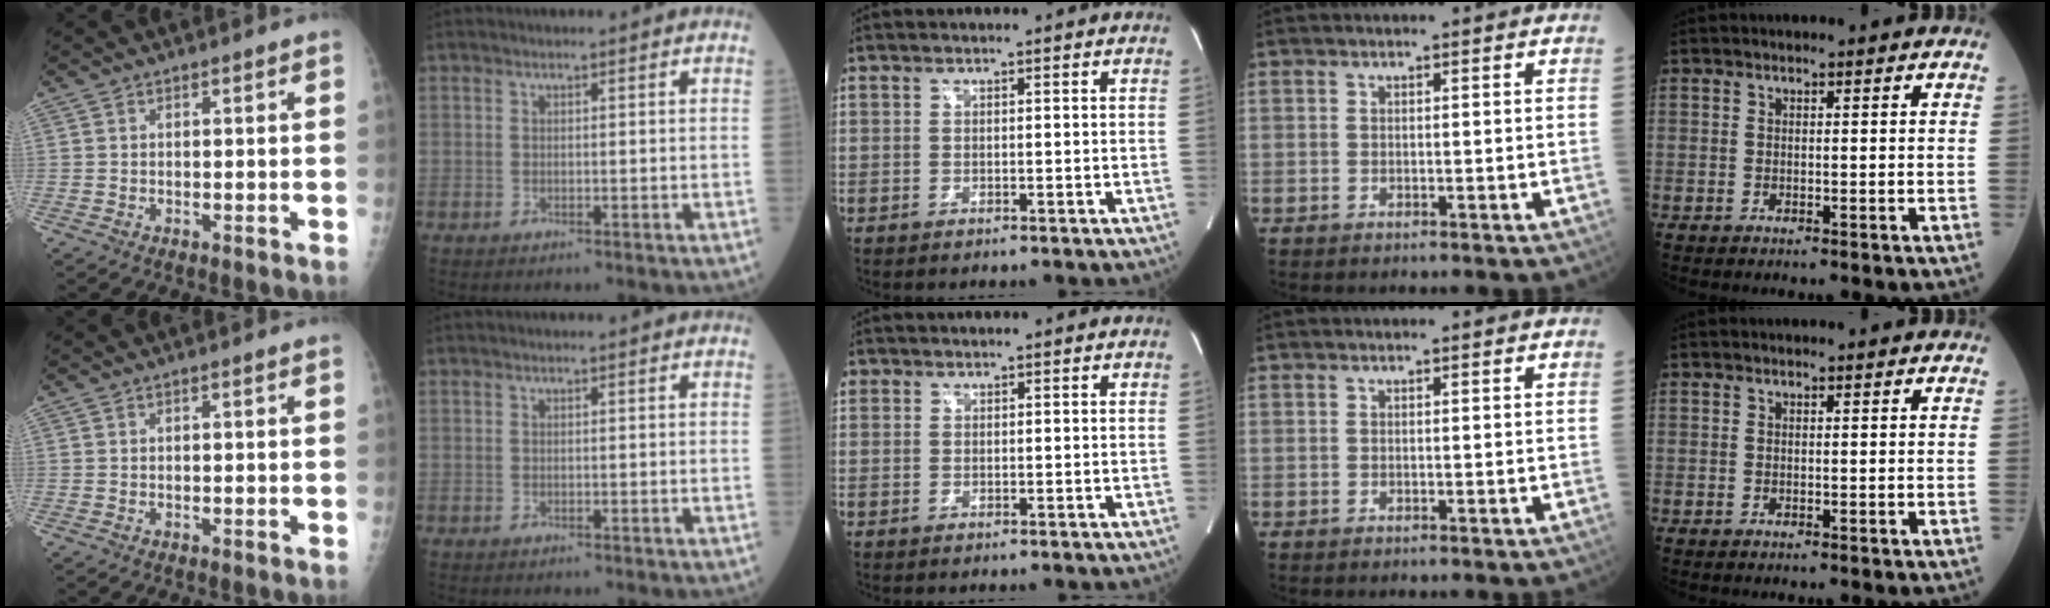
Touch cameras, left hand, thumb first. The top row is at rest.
{"middle": {"total": 0.9, "force": [0.4, 0.8, 0.1], "torque": [0.004, 0.008, 0.006]}}